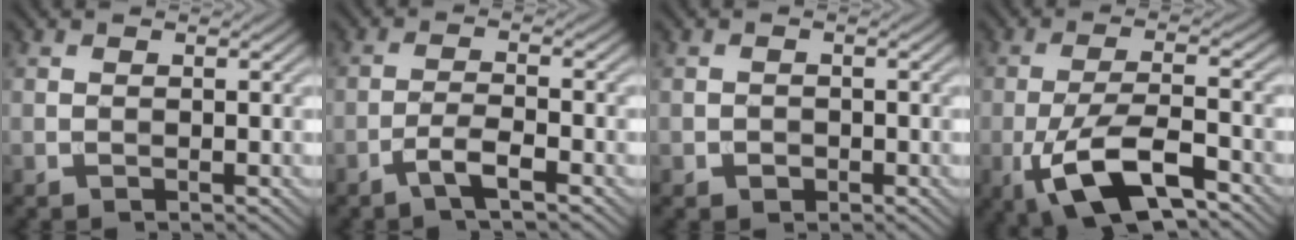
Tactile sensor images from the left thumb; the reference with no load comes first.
{"total": 3.3, "force": [-2.1, 0.5, 2.5], "torque": [-0.054, 0.007, -0.049]}
{"total": 1.1, "force": [-0.5, 0.9, 0.4], "torque": [-0.004, -0.002, -0.011]}
{"total": 10.9, "force": [-5.5, 3.6, 8.8], "torque": [-0.168, -0.004, -0.104]}